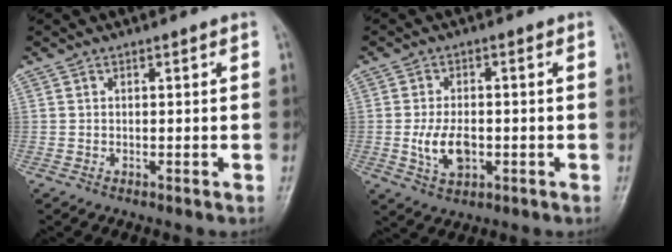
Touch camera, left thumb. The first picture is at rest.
{"total": 6.6, "force": [-1.2, 3.9, 5.1], "torque": [-0.092, 0.000, -0.019]}